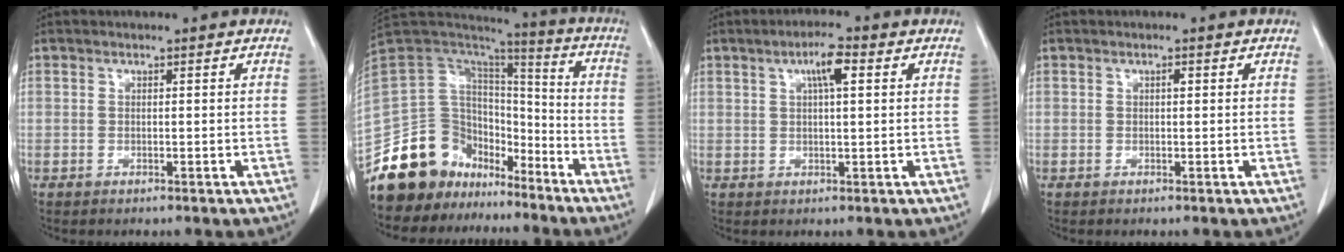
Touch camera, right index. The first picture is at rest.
{"total": 18.2, "force": [-13.7, 11.3, 4.1], "torque": [-0.087, 0.088, -0.225]}
{"total": 4.4, "force": [1.6, 0.7, 4.0], "torque": [-0.074, 0.007, 0.028]}
{"total": 0.6, "force": [0.1, 0.2, 0.5], "torque": [-0.010, 0.001, 0.001]}